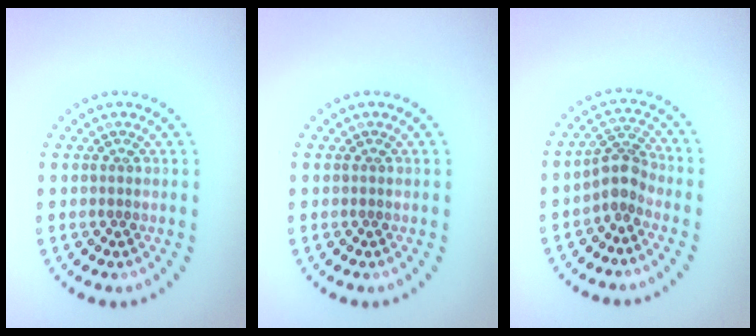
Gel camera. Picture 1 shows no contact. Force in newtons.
{"total": 0.0}
{"total": 2.7, "press": 2.0, "slide": 1.8}